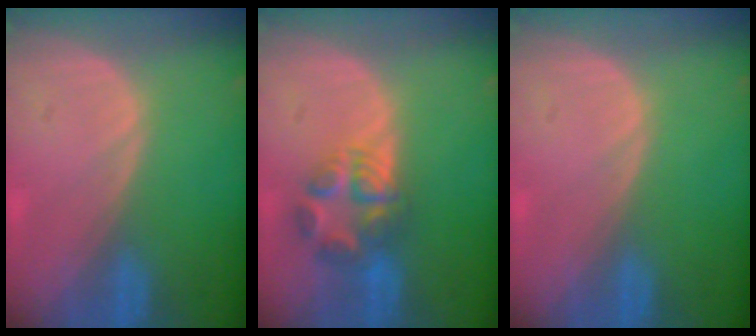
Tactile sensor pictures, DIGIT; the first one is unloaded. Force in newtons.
{"total": 6.0, "press": 5.9, "slide": 0.8}
{"total": 0.0}